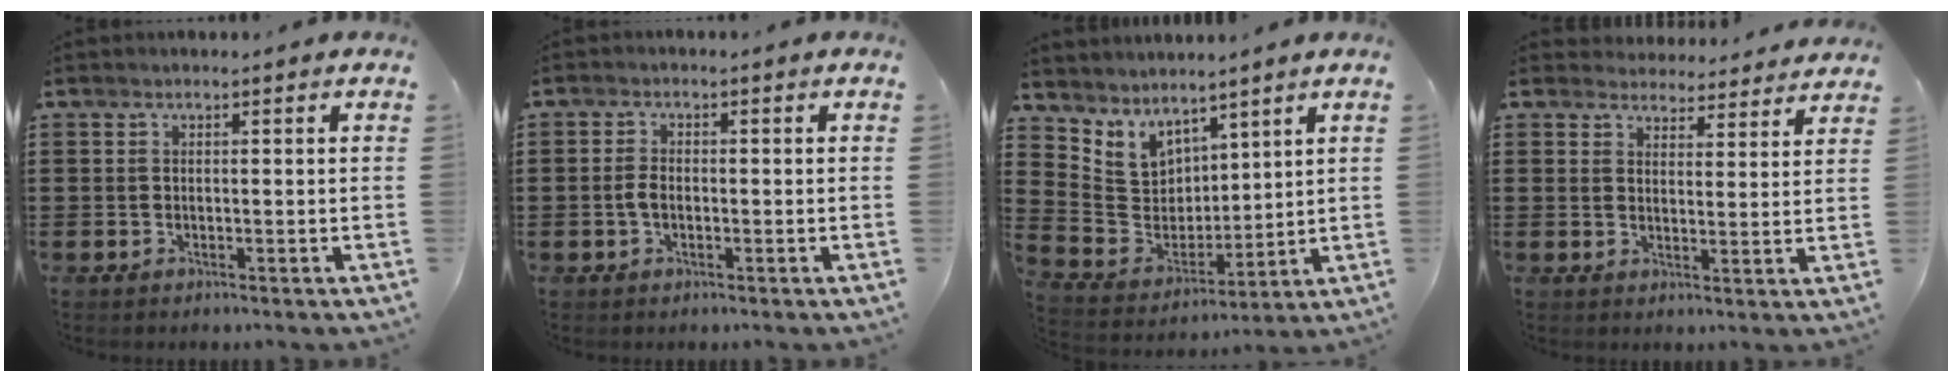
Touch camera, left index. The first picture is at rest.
{"total": 2.3, "force": [-0.5, 1.2, 1.8], "torque": [-0.052, -0.003, -0.015]}
{"total": 6.2, "force": [4.5, 4.2, 0.4], "torque": [-0.054, -0.040, 0.085]}
{"total": 3.8, "force": [3.7, 0.8, 0.0], "torque": [-0.016, -0.017, 0.068]}